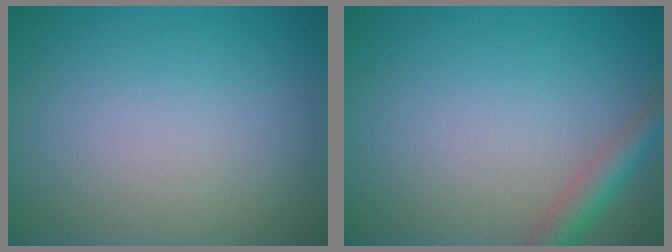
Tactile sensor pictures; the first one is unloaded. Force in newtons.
{"total": 2.8, "press": 2.8, "slide": 0.1}